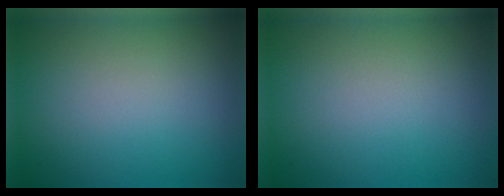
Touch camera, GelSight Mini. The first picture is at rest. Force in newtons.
{"total": 0.0}